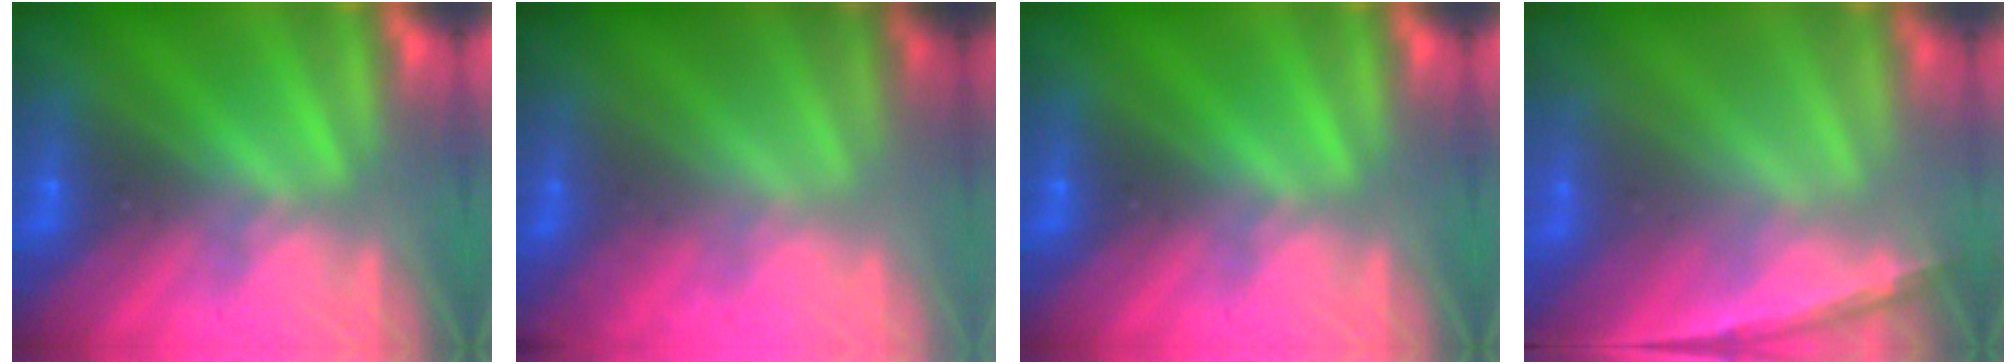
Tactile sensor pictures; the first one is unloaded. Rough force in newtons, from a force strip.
{"total": 2.0}
{"total": 0.0}
{"total": 1.7}